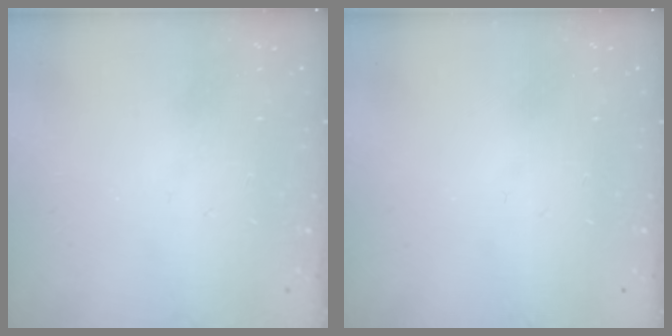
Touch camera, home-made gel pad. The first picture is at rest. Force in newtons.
{"total": 0.0}